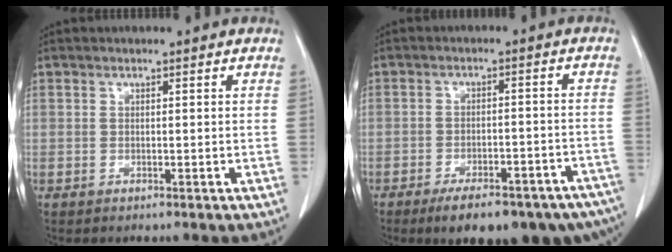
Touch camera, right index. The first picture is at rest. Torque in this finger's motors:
{"motor_torque": [1.05, -1.09, 0.45, 0.19]}